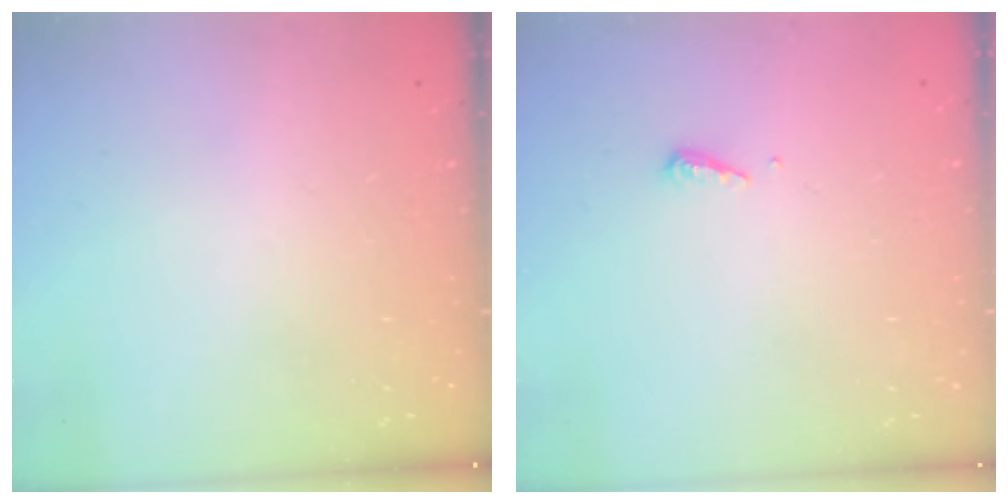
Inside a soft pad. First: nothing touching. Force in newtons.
{"total": 4.8, "press": 4.8, "slide": 0.5}